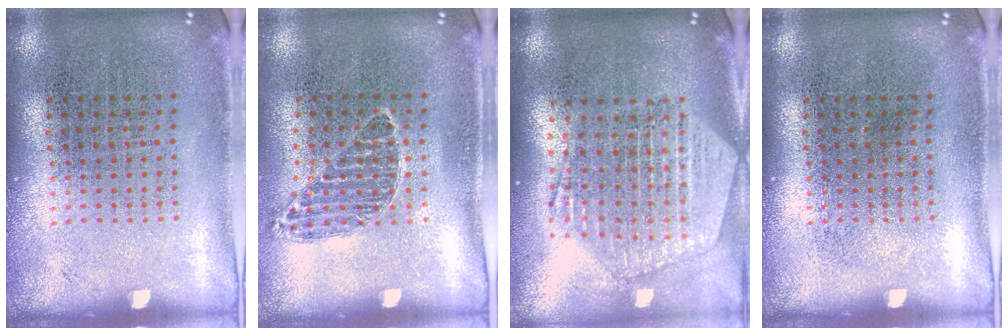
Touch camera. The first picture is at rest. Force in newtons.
{"total": 0.8, "press": 0.7, "slide": 0.3}
{"total": 2.6, "press": 2.2, "slide": 1.3}
{"total": 0.0}